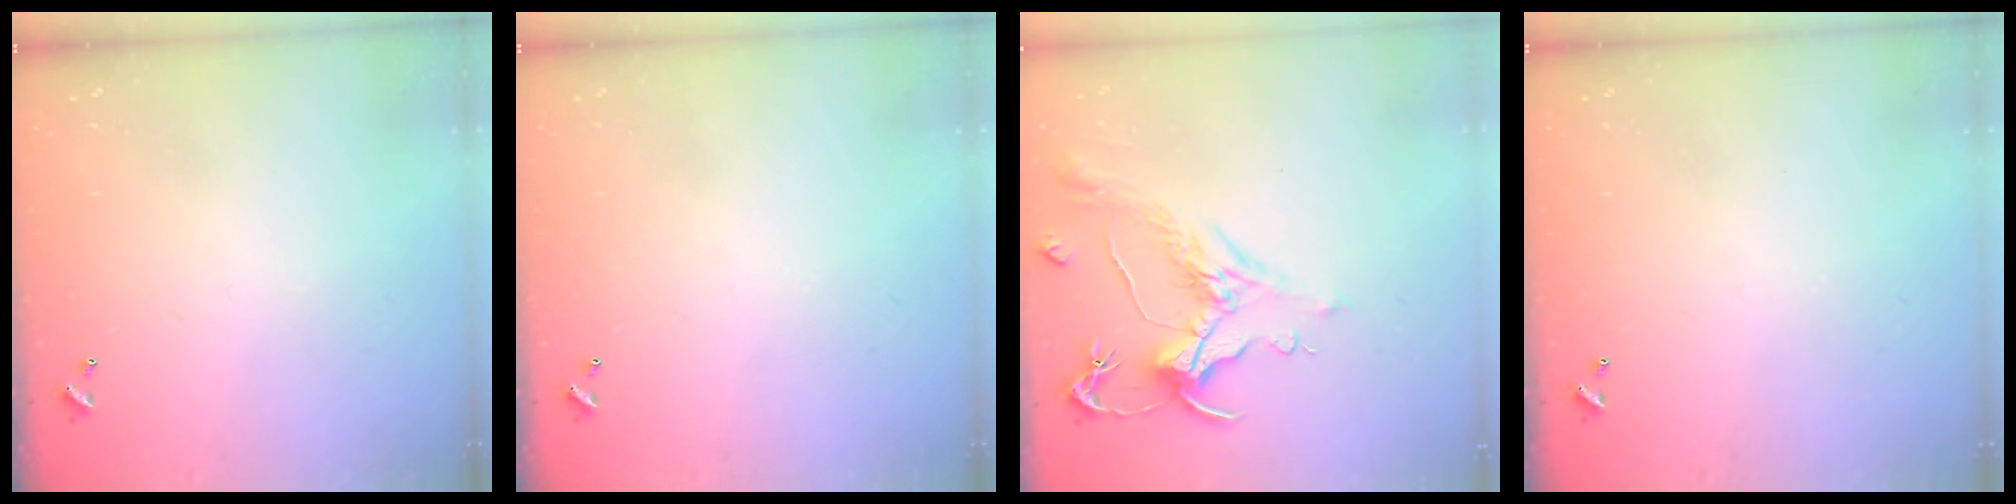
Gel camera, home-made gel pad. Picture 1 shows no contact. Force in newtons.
{"total": 0.0}
{"total": 1.6, "press": 0.7, "slide": 1.4}
{"total": 0.0}